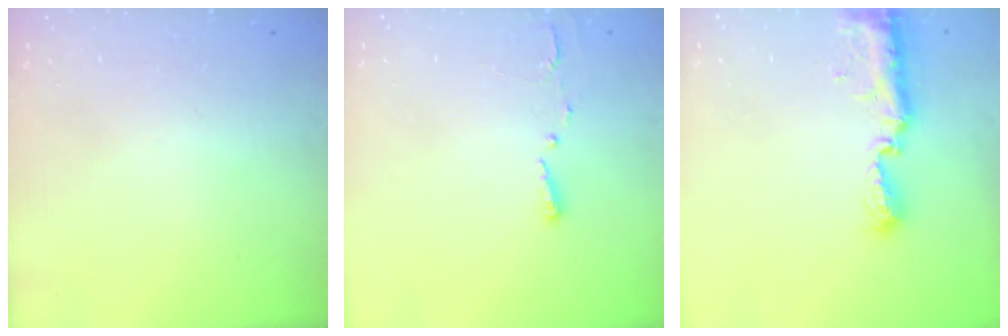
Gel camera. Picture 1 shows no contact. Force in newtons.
{"total": 2.7, "press": 2.7, "slide": 0.4}
{"total": 8.9, "press": 8.9, "slide": 0.8}